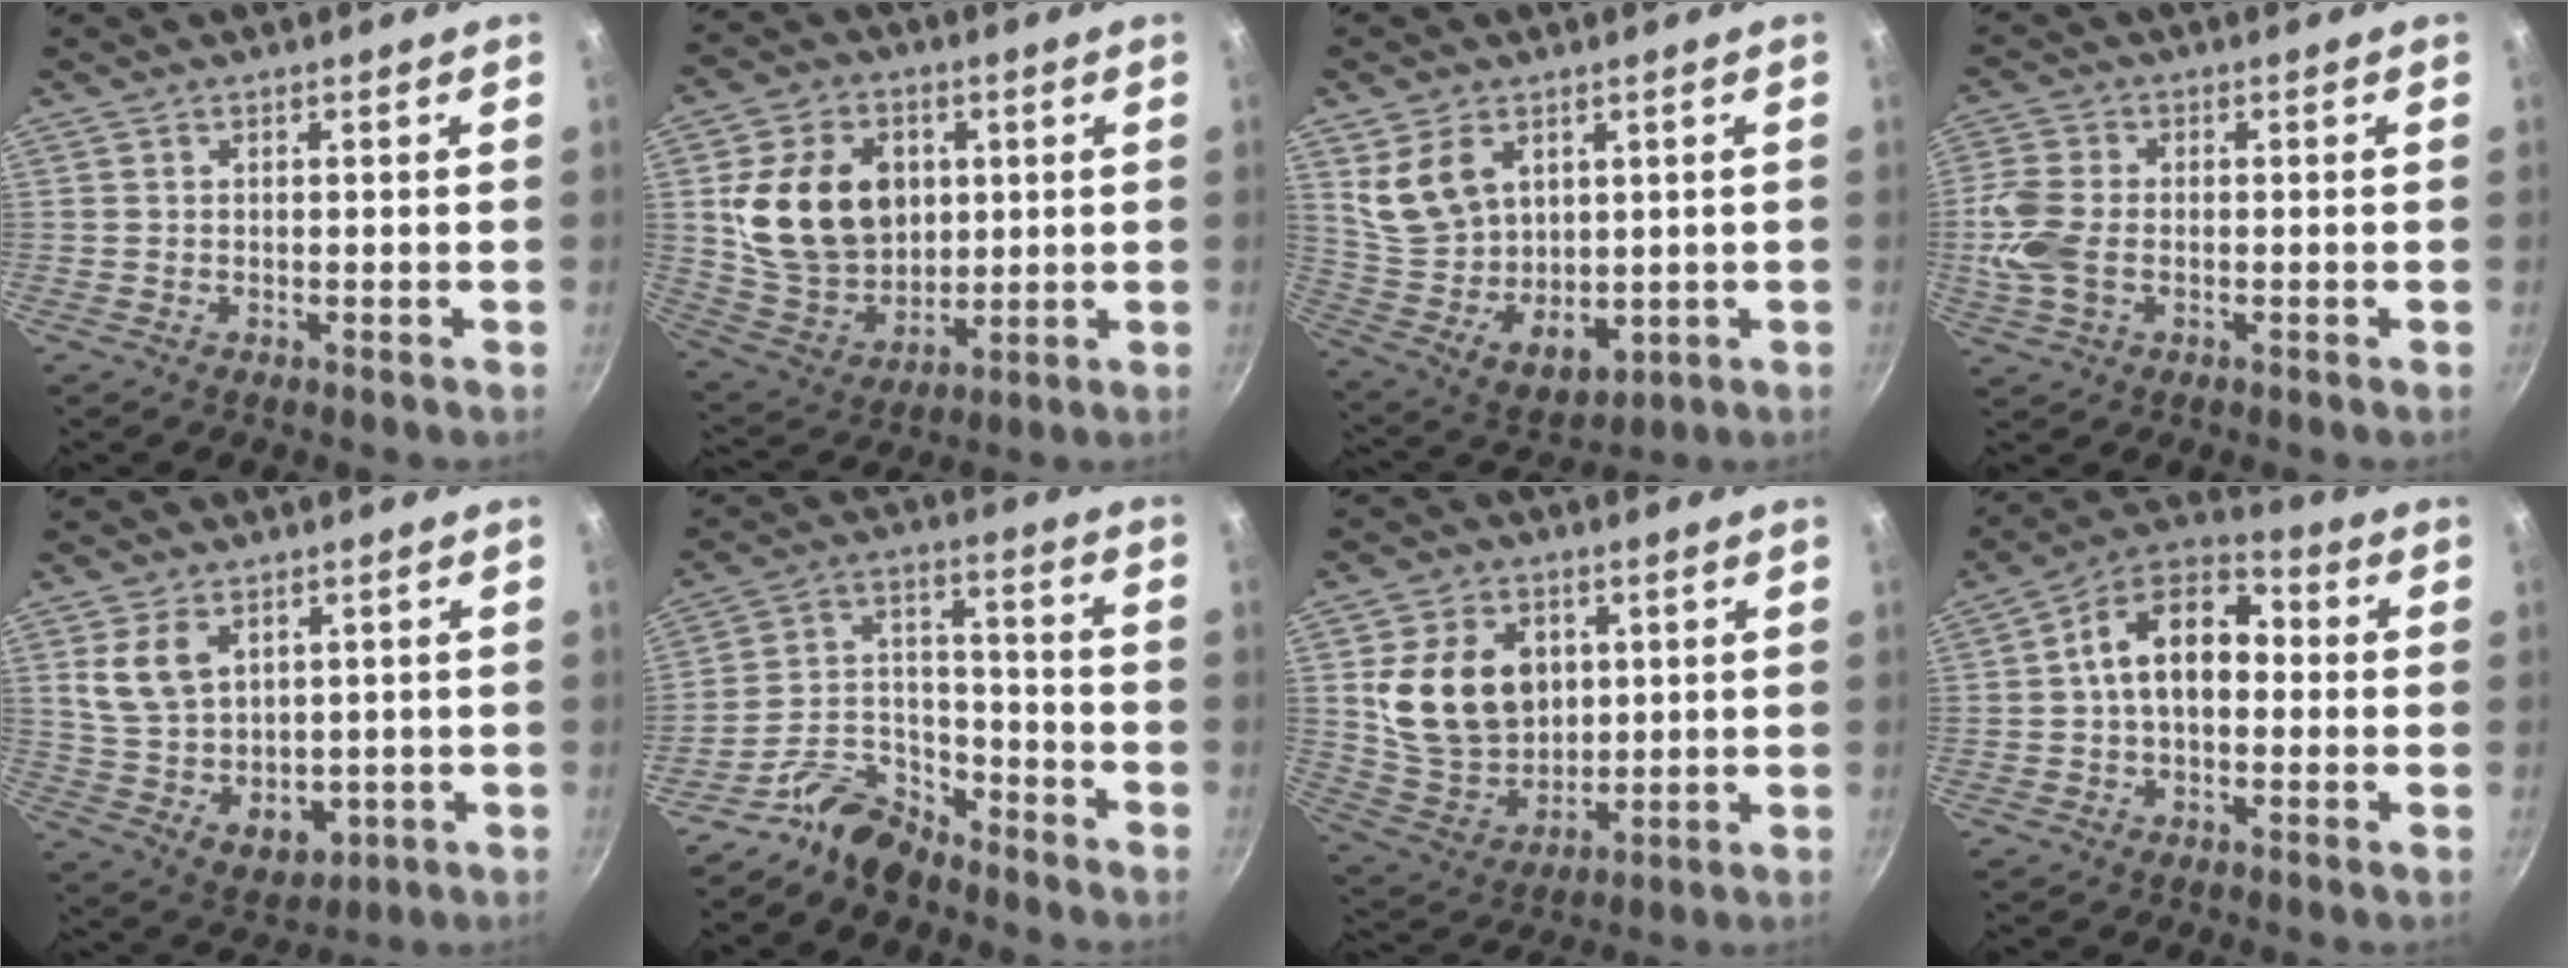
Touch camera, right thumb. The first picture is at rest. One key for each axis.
{"total": 18.7, "fx": 3.3, "fy": 14.3, "fz": 11.6, "tx": -0.180, "ty": -0.006, "tz": 0.070}
{"total": 13.8, "fx": 4.6, "fy": 9.8, "fz": 8.6, "tx": -0.123, "ty": -0.037, "tz": 0.113}
{"total": 8.3, "fx": -1.2, "fy": 5.5, "fz": 6.1, "tx": -0.135, "ty": 0.005, "tz": -0.031}
{"total": 11.6, "fx": 3.3, "fy": 8.3, "fz": 7.4, "tx": -0.108, "ty": -0.027, "tz": 0.084}
{"total": 10.5, "fx": -8.5, "fy": 5.0, "fz": 3.5, "tx": -0.043, "ty": 0.095, "tz": -0.168}
{"total": 16.5, "fx": 3.2, "fy": 12.6, "fz": 10.0, "tx": -0.153, "ty": -0.012, "tz": 0.070}
{"total": 13.2, "fx": 0.4, "fy": 8.6, "fz": 10.0, "tx": -0.124, "ty": 0.043, "tz": -0.015}